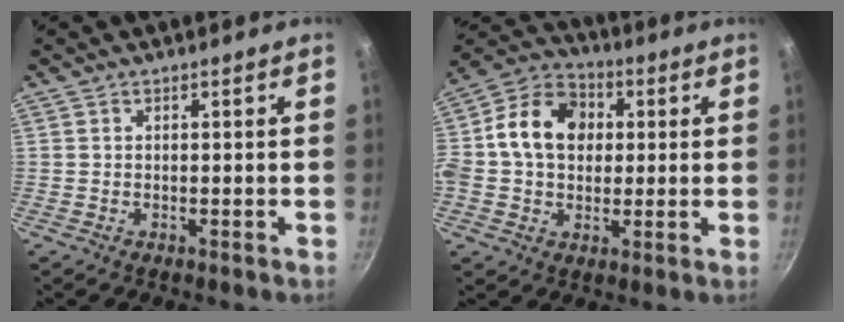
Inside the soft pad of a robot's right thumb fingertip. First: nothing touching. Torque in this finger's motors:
{"motor_torque": [1.61, 1.88, 1.16, -0.63, 0.10]}